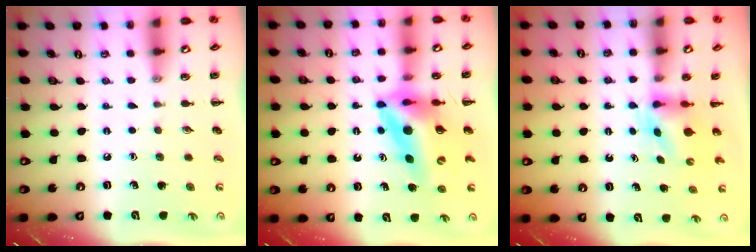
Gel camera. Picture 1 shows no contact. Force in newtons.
{"total": 13.1, "press": 12.5, "slide": 3.9}
{"total": 3.8, "press": 3.8, "slide": 0.7}